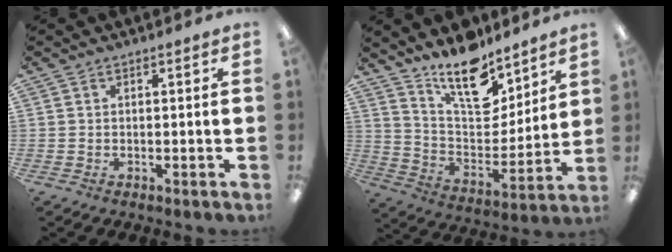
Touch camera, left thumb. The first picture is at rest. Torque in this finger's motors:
{"motor_torque": [0.48, 0.21, -0.02, -0.47, 0.13]}